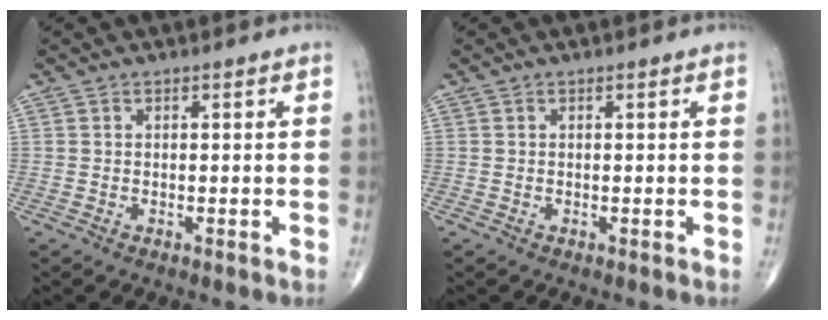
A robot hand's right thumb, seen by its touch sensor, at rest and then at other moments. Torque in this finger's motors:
{"motor_torque": [0.00, 0.00, -0.01, 0.00, 0.00]}